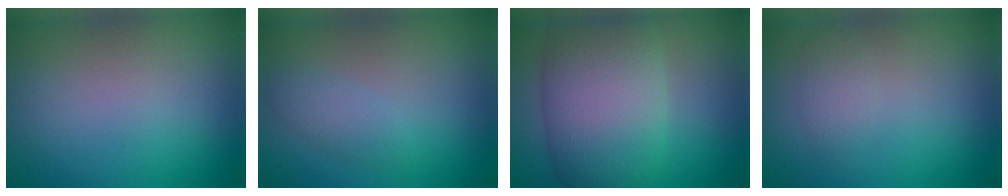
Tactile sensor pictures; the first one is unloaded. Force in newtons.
{"total": 1.6, "press": 1.6, "slide": 0.0}
{"total": 10.3, "press": 10.3, "slide": 0.4}
{"total": 1.8, "press": 1.8, "slide": 0.2}